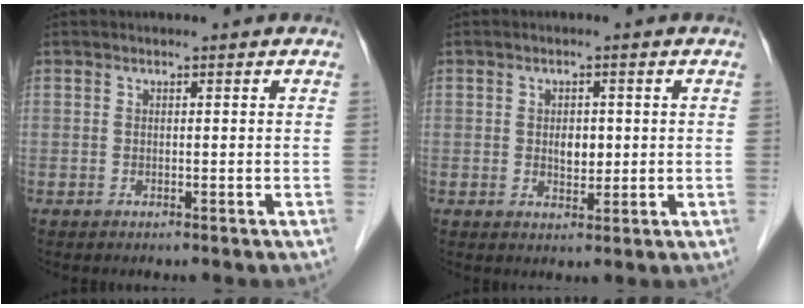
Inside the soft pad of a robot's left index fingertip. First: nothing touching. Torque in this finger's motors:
{"motor_torque": [0.11, 0.08, 0.02, 0.01]}